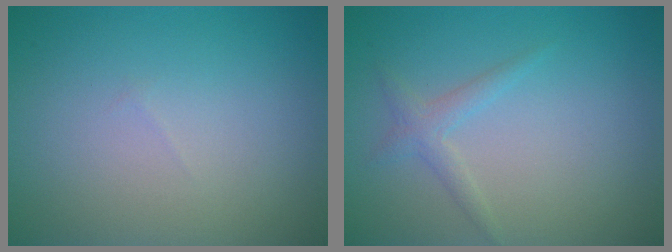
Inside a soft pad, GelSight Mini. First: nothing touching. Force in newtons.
{"total": 1.5, "press": 1.5, "slide": 0.0}